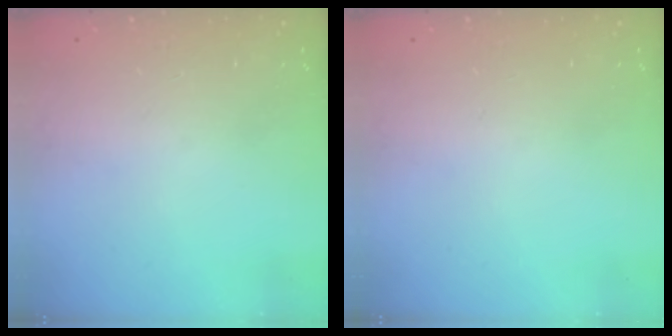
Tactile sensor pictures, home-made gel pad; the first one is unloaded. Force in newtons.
{"total": 0.0}